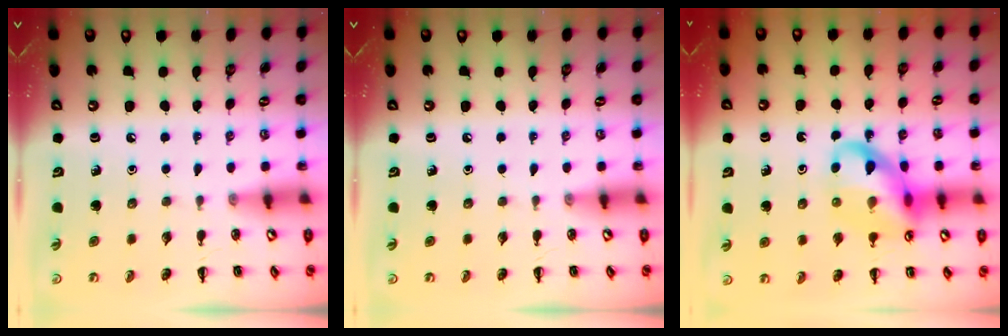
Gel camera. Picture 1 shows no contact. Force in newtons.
{"total": 0.0}
{"total": 14.7, "press": 14.6, "slide": 1.9}